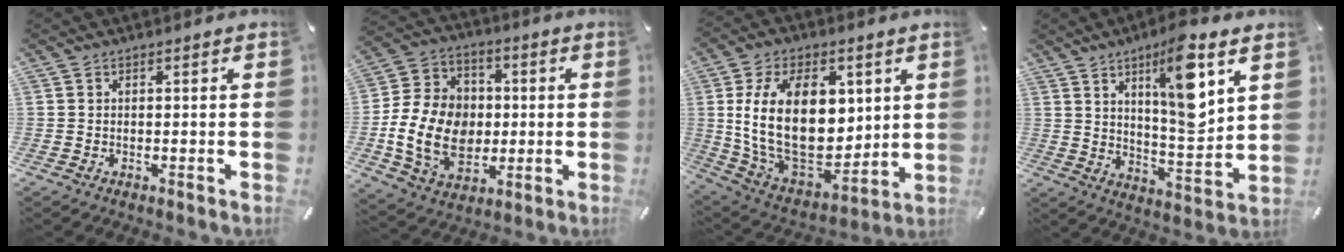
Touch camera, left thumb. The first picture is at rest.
{"total": 17.1, "force": [-2.0, 13.5, 10.2], "torque": [-0.225, 0.014, -0.032]}
{"total": 24.0, "force": [4.1, 15.4, 18.0], "torque": [-0.345, -0.031, 0.079]}
{"total": 14.6, "force": [7.2, 4.2, 12.0], "torque": [-0.176, -0.040, 0.113]}